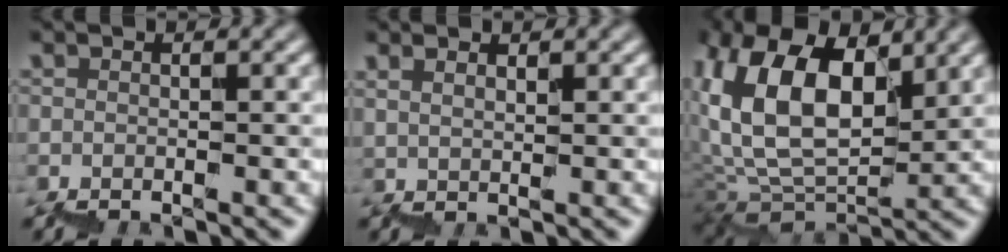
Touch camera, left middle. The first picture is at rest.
{"total": 1.4, "force": [1.3, 0.0, 0.5], "torque": [0.007, -0.004, 0.026]}
{"total": 10.7, "force": [6.4, 5.3, 6.7], "torque": [-0.136, 0.020, 0.117]}